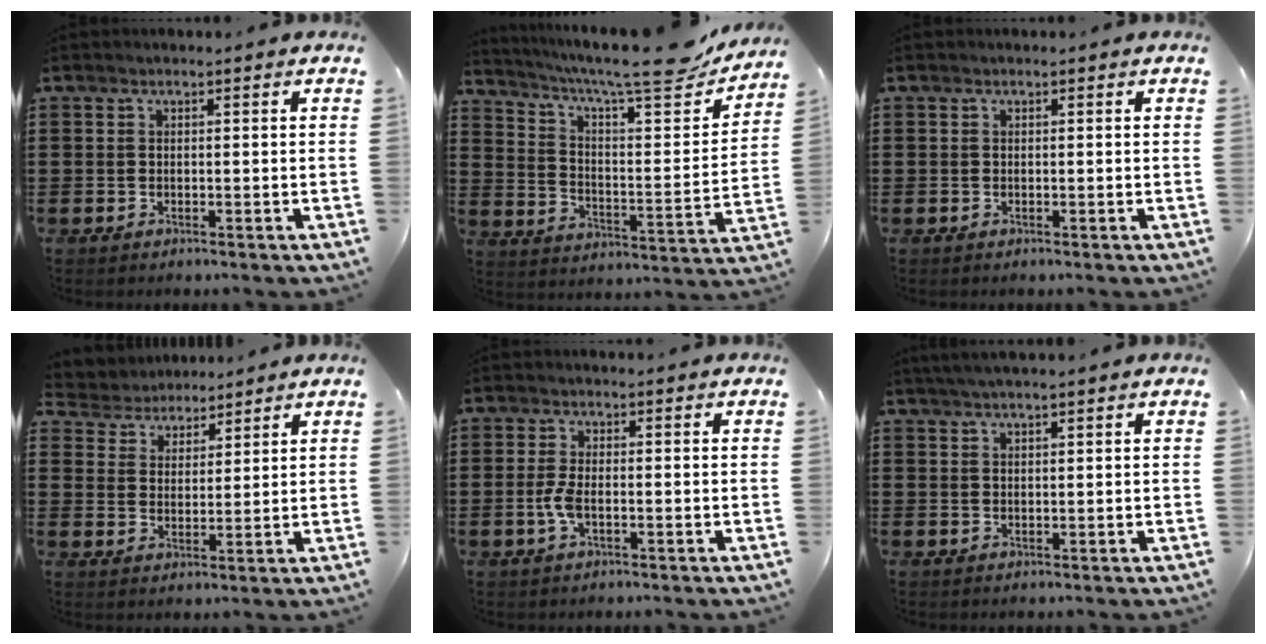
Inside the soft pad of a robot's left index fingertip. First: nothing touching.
{"total": 10.0, "force": [8.4, 0.9, 5.4], "torque": [-0.114, -0.061, 0.133]}
{"total": 0.0}
{"total": 4.2, "force": [3.8, 1.6, -0.4], "torque": [-0.017, -0.015, 0.069]}
{"total": 3.2, "force": [-0.8, 1.2, 2.9], "torque": [-0.081, -0.008, -0.023]}
{"total": 1.8, "force": [1.5, -0.1, 1.0], "torque": [-0.021, 0.001, 0.029]}